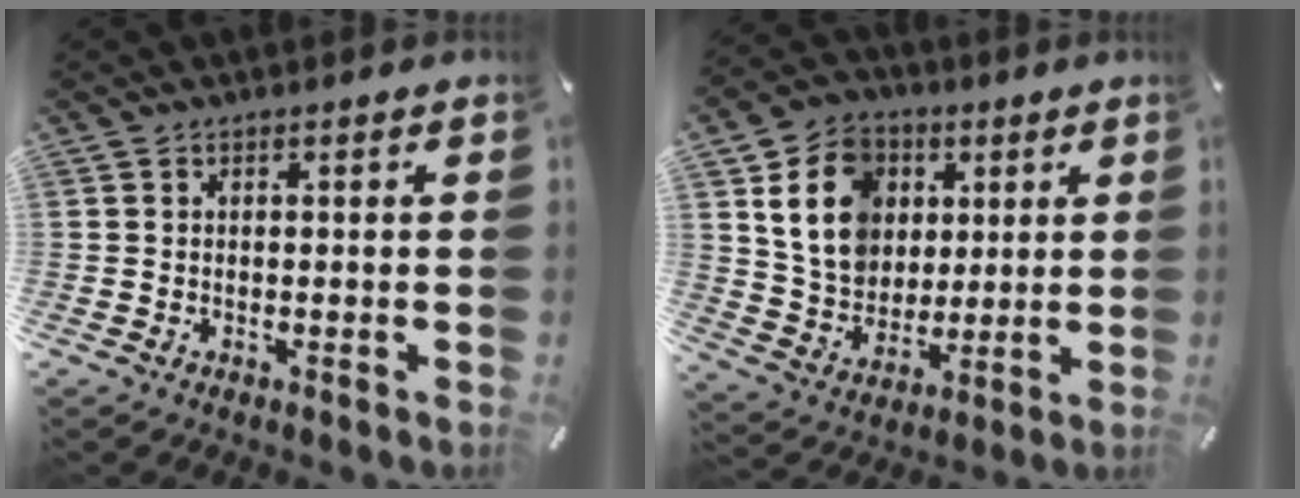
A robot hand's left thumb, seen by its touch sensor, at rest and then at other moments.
{"total": 14.7, "force": [4.1, 12.5, 6.6], "torque": [-0.124, 0.002, 0.081]}